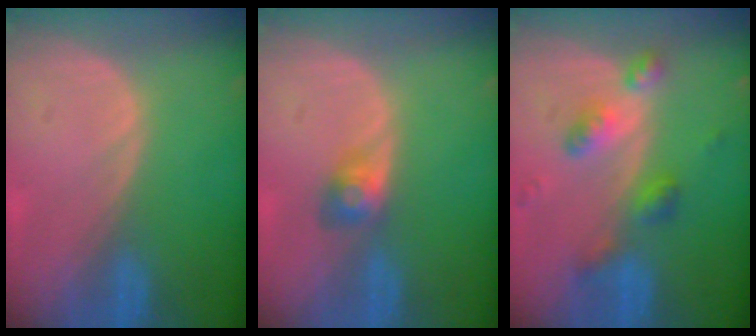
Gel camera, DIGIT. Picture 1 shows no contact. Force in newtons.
{"total": 2.9, "press": 2.7, "slide": 1.0}
{"total": 6.2, "press": 5.5, "slide": 3.0}